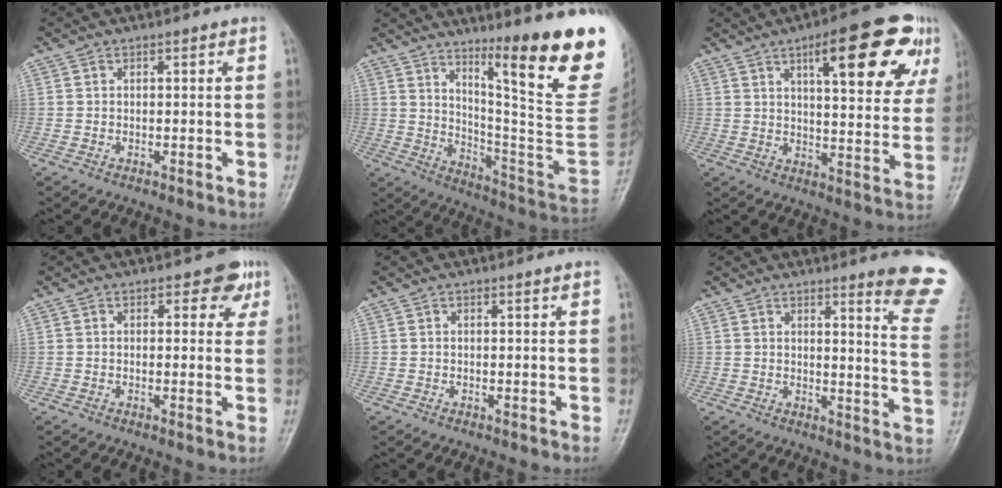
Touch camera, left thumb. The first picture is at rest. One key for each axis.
{"total": 25.8, "fx": 13.1, "fy": 3.2, "fz": 22.0, "tx": -0.268, "ty": -0.069, "tz": 0.206}
{"total": 20.1, "fx": 9.6, "fy": 6.2, "fz": 16.5, "tx": -0.188, "ty": -0.020, "tz": 0.128}
{"total": 5.4, "fx": 3.0, "fy": 3.2, "fz": 3.2, "tx": 0.000, "ty": -0.009, "tz": 0.030}
{"total": 0.8, "fx": 0.7, "fy": 0.0, "fz": 0.4, "tx": -0.006, "ty": -0.002, "tz": 0.010}
{"total": 11.9, "fx": 9.2, "fy": 0.4, "fz": 7.5, "tx": -0.068, "ty": -0.084, "tz": 0.094}